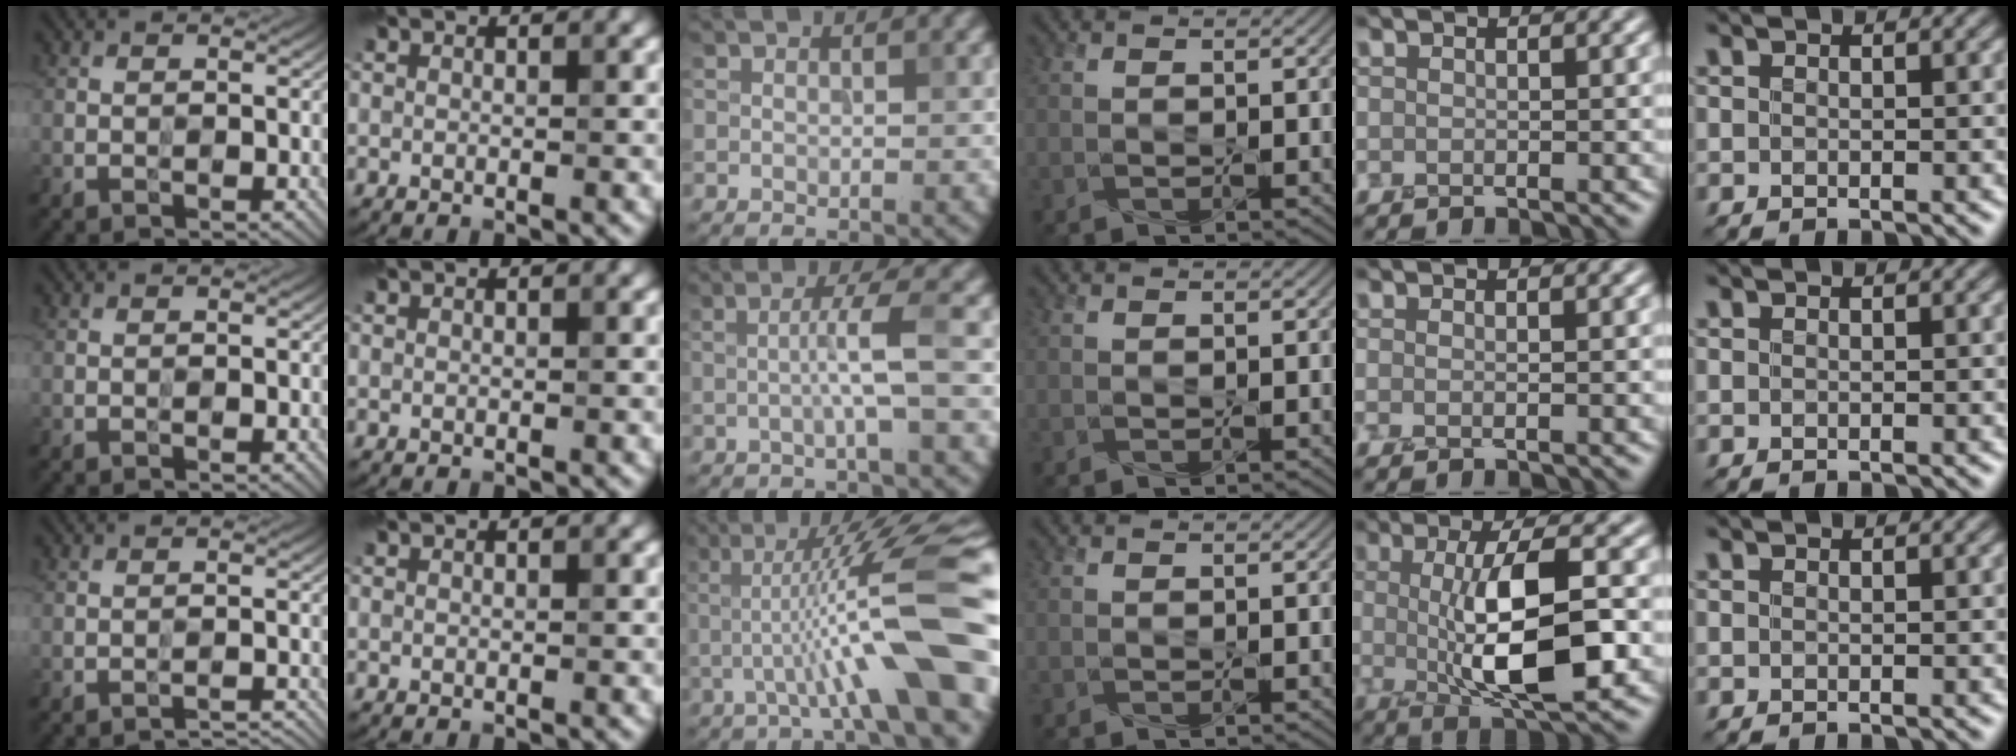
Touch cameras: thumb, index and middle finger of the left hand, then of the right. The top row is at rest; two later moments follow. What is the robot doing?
{"motion": "screw", "object": "organic brewed tea cap"}